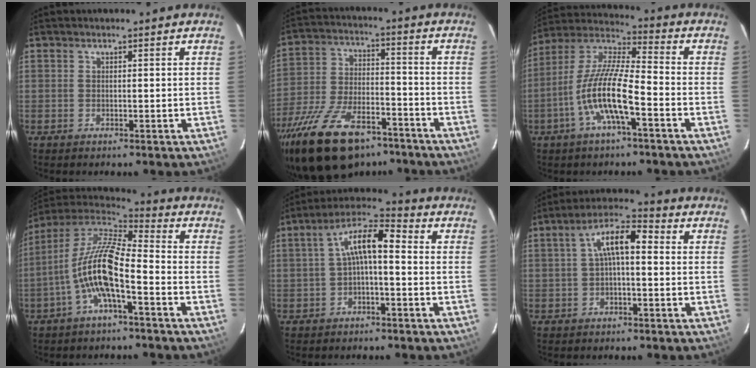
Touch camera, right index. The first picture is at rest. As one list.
[{"total": 21.0, "force": [-14.8, 9.4, 11.5], "torque": [-0.237, -0.021, -0.243]}, {"total": 13.3, "force": [-5.1, 2.4, 12.1], "torque": [-0.242, 0.000, -0.101]}, {"total": 13.5, "force": [-4.6, 3.2, 12.2], "torque": [-0.237, 0.004, -0.094]}, {"total": 7.6, "force": [-0.4, 2.5, 7.2], "torque": [-0.143, 0.026, -0.010]}, {"total": 7.5, "force": [0.5, 2.7, 7.0], "torque": [-0.133, 0.026, 0.007]}]